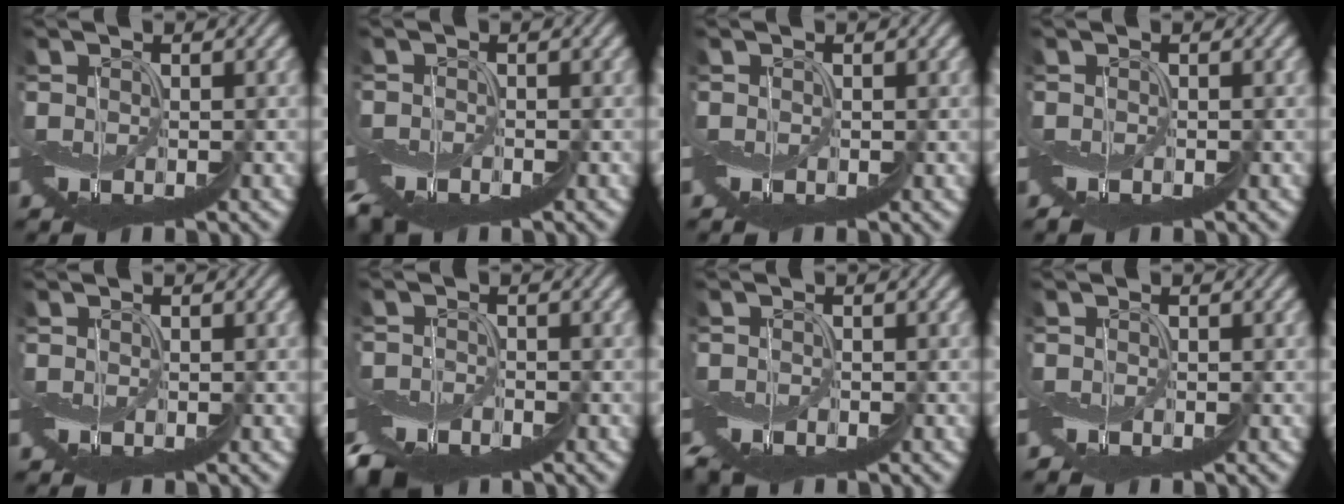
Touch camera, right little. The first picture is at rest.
{"total": 4.9, "force": [-4.6, 0.9, 1.5], "torque": [-0.030, -0.003, -0.068]}
{"total": 0.0}
{"total": 1.1, "force": [-1.0, 0.2, 0.3], "torque": [0.000, -0.003, -0.020]}
{"total": 0.7, "force": [-0.3, 0.5, 0.4], "torque": [-0.003, -0.005, -0.004]}
{"total": 6.1, "force": [-6.1, -0.1, 0.1], "torque": [-0.006, 0.000, -0.103]}
{"total": 4.1, "force": [-3.5, 1.3, 1.6], "torque": [-0.027, -0.004, -0.047]}
{"total": 1.4, "force": [-1.3, 0.5, 0.4], "torque": [-0.003, -0.005, -0.025]}